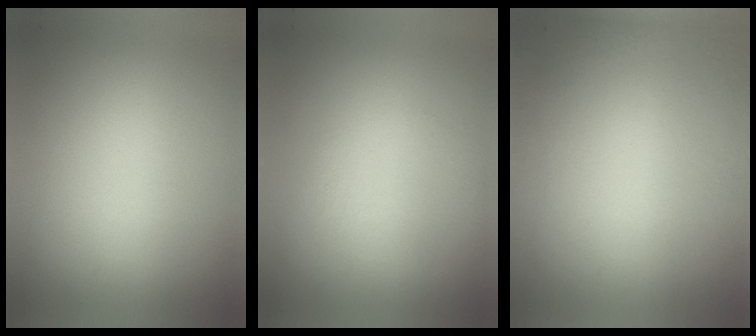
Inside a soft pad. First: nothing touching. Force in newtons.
{"total": 1.2}
{"total": 4.9}